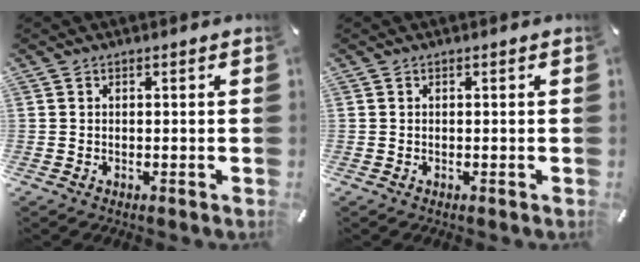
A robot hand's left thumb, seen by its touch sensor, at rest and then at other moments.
{"total": 0.0}